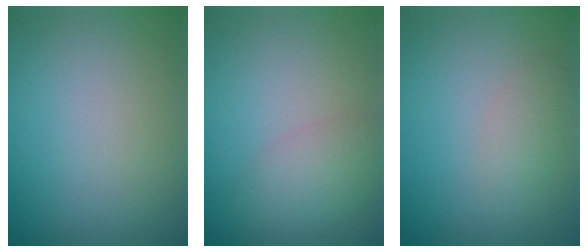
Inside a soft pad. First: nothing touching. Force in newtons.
{"total": 2.9, "press": 2.9, "slide": 0.1}
{"total": 1.7, "press": 1.7, "slide": 0.1}